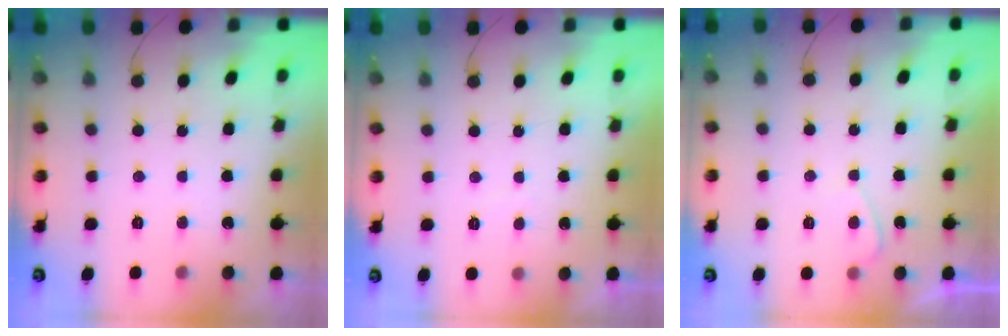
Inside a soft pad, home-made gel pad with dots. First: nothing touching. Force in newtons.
{"total": 0.5, "press": 0.3, "slide": 0.5}
{"total": 0.7, "press": 0.4, "slide": 0.5}